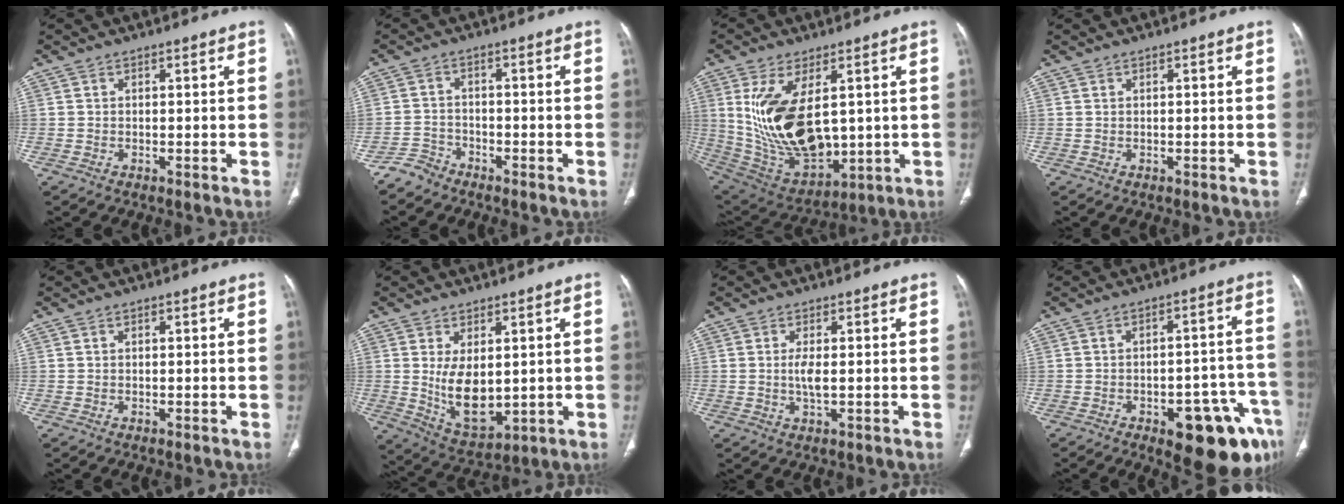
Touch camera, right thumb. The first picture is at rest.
{"total": 3.5, "force": [-3.1, 1.5, -0.1], "torque": [0.007, 0.010, -0.066]}
{"total": 19.6, "force": [2.9, 10.5, 16.3], "torque": [-0.294, -0.017, 0.084]}
{"total": 0.0}
{"total": 0.0}
{"total": 10.0, "force": [0.8, 5.6, 8.3], "torque": [-0.125, -0.022, 0.039]}
{"total": 2.9, "force": [0.1, 0.8, 2.8], "torque": [-0.060, -0.005, 0.004]}
{"total": 16.7, "force": [-8.5, 6.7, 12.7], "torque": [-0.102, 0.052, -0.098]}